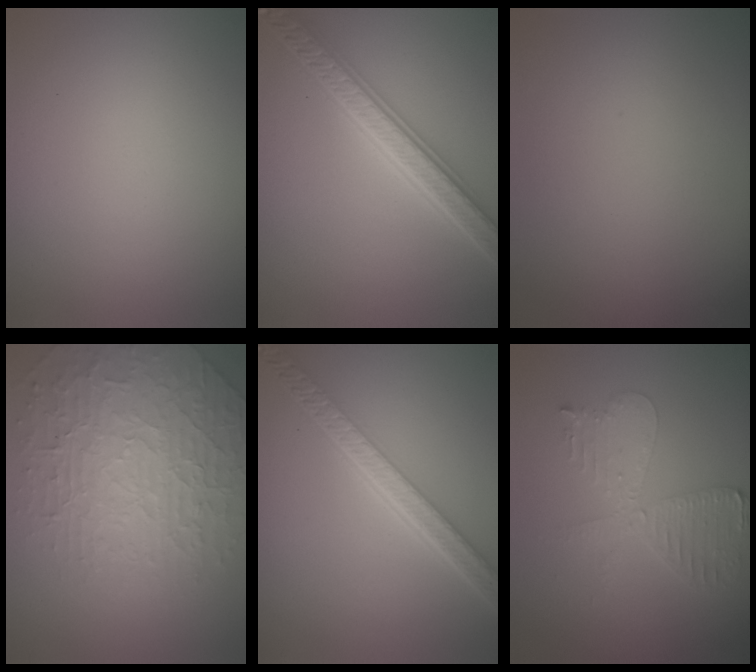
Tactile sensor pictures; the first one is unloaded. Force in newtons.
{"total": 5.2, "press": 5.1, "slide": 1.1}
{"total": 0.0}
{"total": 5.3, "press": 4.8, "slide": 2.2}
{"total": 5.6, "press": 4.3, "slide": 3.7}
{"total": 4.4, "press": 3.8, "slide": 2.1}